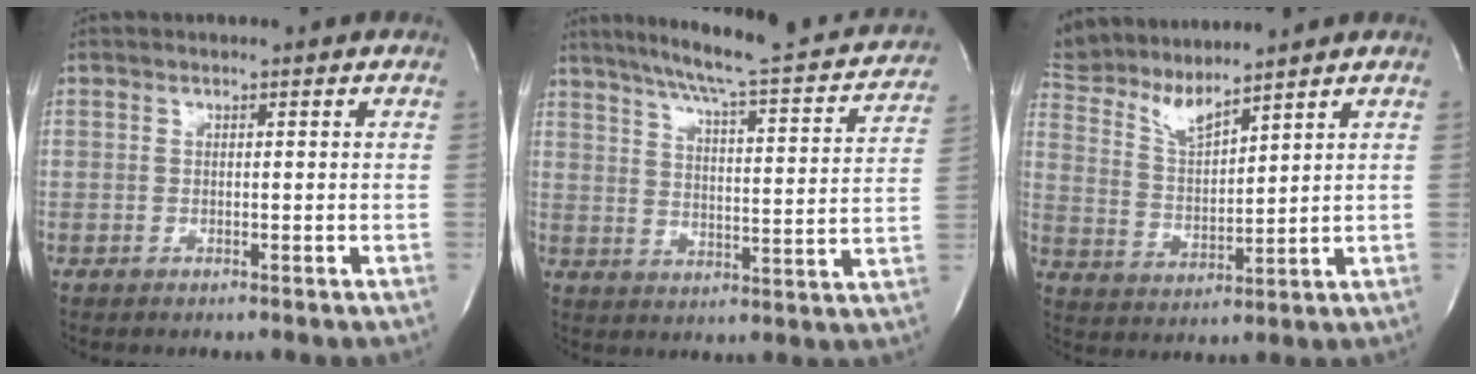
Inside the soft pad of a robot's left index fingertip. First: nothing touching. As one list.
[{"total": 22.5, "force": [19.8, 2.3, 10.5], "torque": [-0.157, -0.027, 0.247]}, {"total": 7.1, "force": [5.2, -0.4, 4.9], "torque": [-0.109, -0.001, 0.106]}]